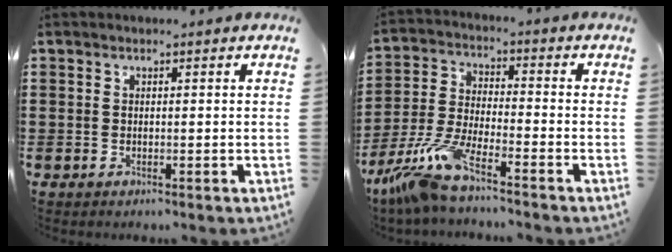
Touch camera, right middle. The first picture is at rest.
{"total": 8.4, "force": [-7.0, 0.6, 4.6], "torque": [-0.117, -0.011, -0.143]}